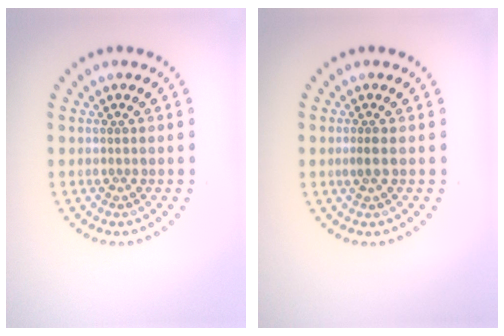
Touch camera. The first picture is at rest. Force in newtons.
{"total": 1.1, "press": 0.9, "slide": 0.7}